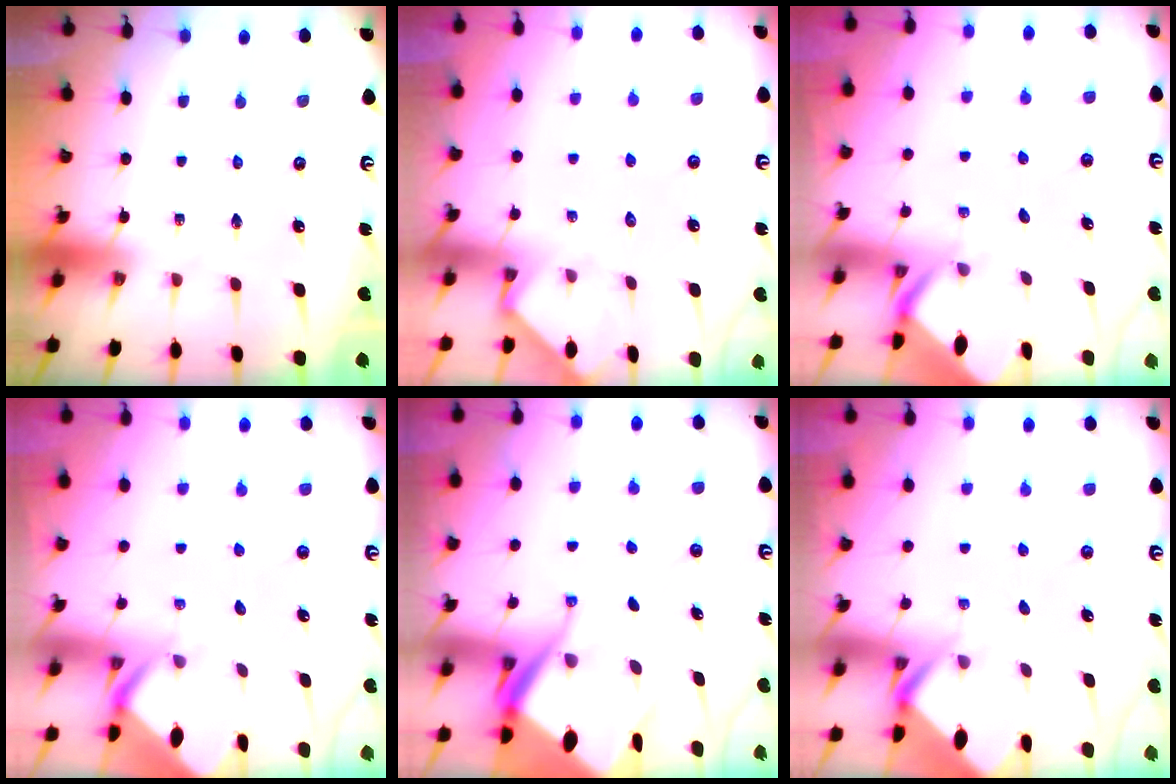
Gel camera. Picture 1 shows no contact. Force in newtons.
{"total": 2.6, "press": 2.5, "slide": 0.3}
{"total": 3.3, "press": 3.3, "slide": 0.1}
{"total": 3.3, "press": 3.3, "slide": 0.1}
{"total": 11.1, "press": 11.0, "slide": 1.1}
{"total": 3.1, "press": 3.1, "slide": 0.2}